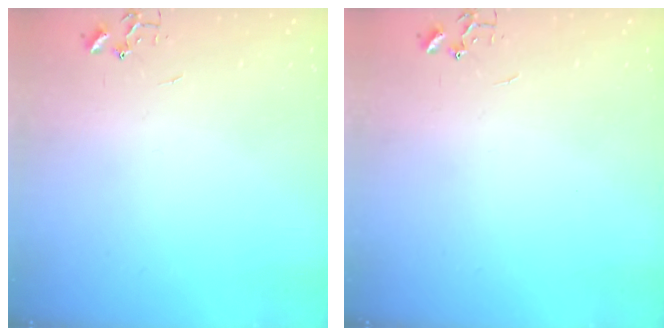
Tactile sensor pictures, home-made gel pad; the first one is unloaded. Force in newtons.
{"total": 0.0}